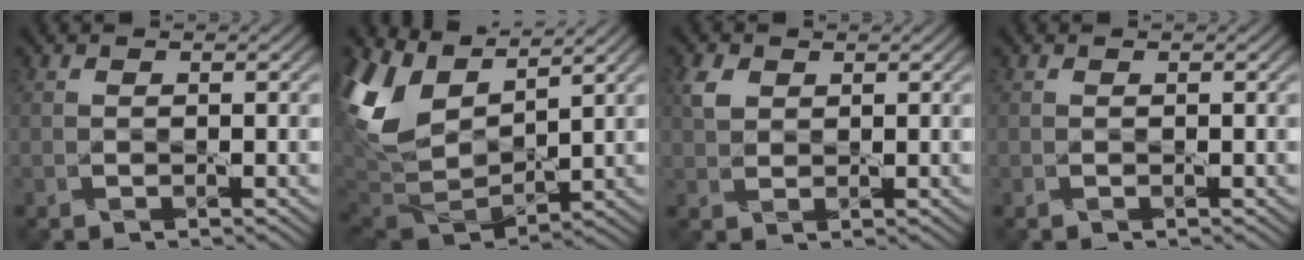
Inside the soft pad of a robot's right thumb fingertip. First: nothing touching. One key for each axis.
{"total": 13.0, "fx": 6.0, "fy": 7.7, "fz": 8.6, "tx": -0.228, "ty": 0.019, "tz": 0.119}
{"total": 2.5, "fx": 1.1, "fy": 1.8, "fz": 1.3, "tx": -0.034, "ty": 0.003, "tz": 0.022}
{"total": 0.0}